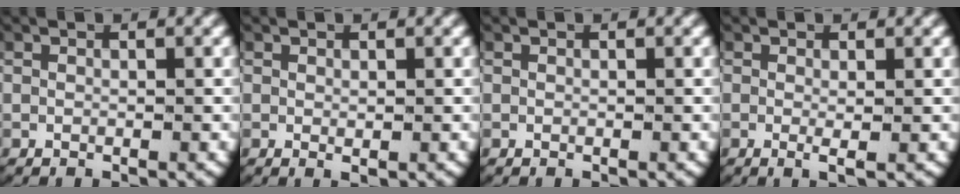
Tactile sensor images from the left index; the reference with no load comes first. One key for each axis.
{"total": 0.6, "fx": 0.1, "fy": 0.2, "fz": 0.5, "tx": -0.011, "ty": -0.006, "tz": 0.005}
{"total": 0.0}
{"total": 1.4, "fx": -0.3, "fy": 0.1, "fz": 1.3, "tx": -0.034, "ty": -0.011, "tz": -0.002}